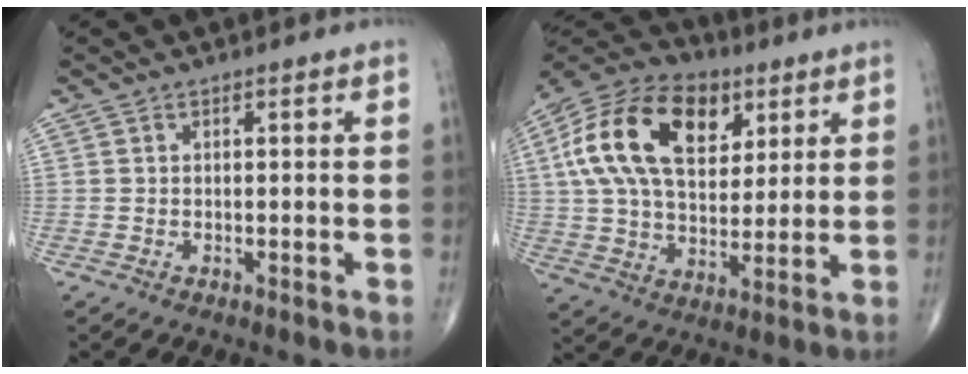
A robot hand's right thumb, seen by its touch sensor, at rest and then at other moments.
{"total": 22.6, "force": [7.6, 13.7, 16.3], "torque": [-0.287, 0.003, 0.127]}